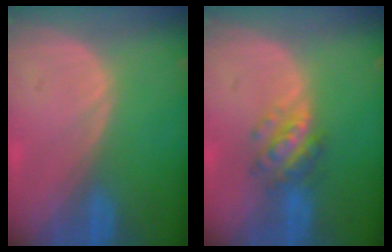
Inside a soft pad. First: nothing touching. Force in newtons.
{"total": 5.7, "press": 5.1, "slide": 2.6}